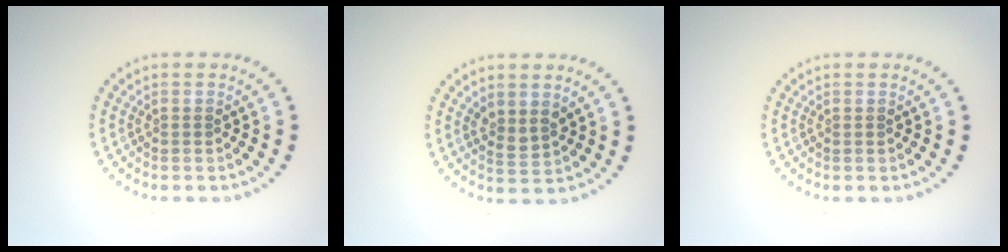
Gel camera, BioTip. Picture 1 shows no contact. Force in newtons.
{"total": 1.6, "press": 1.4, "slide": 0.8}
{"total": 0.0}